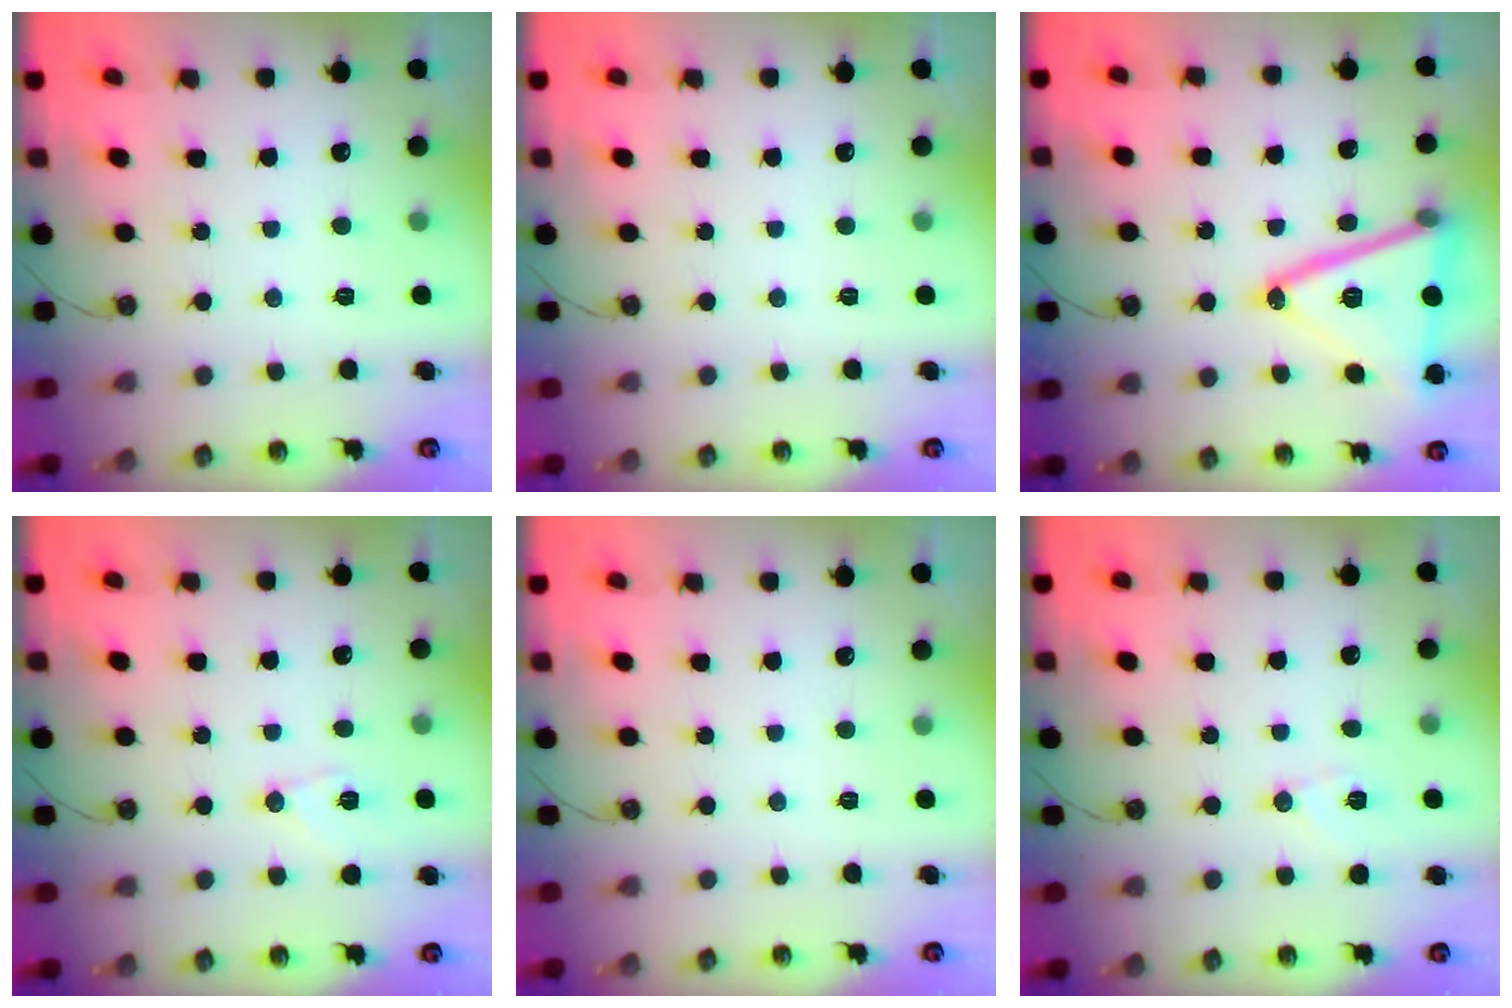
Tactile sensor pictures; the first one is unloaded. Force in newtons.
{"total": 0.0}
{"total": 22.6, "press": 22.3, "slide": 3.3}
{"total": 7.6, "press": 7.5, "slide": 1.0}
{"total": 0.0}
{"total": 6.5, "press": 6.4, "slide": 1.2}